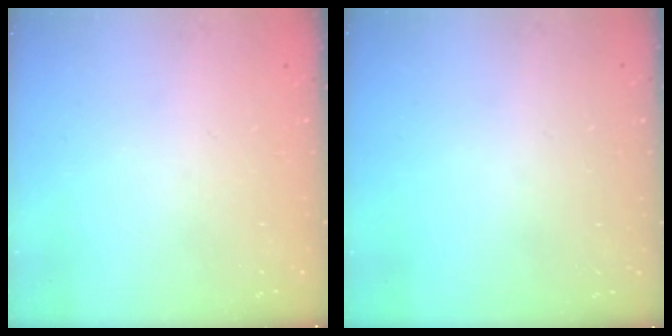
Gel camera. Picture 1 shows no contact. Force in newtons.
{"total": 0.0}